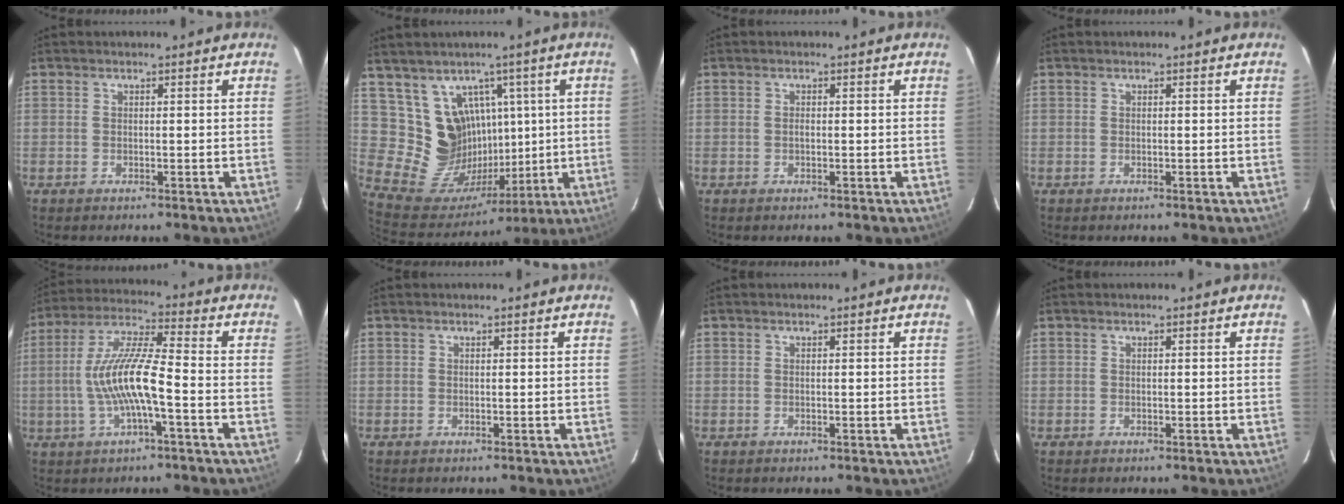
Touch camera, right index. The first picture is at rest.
{"total": 13.7, "force": [5.0, 11.9, 4.5], "torque": [-0.099, 0.007, 0.120]}
{"total": 0.5, "force": [-0.1, 0.3, 0.4], "torque": [-0.006, 0.002, -0.002]}
{"total": 0.0}
{"total": 11.9, "force": [-2.7, 1.7, 11.5], "torque": [-0.235, 0.007, -0.052]}
{"total": 0.0}
{"total": 0.0}
{"total": 0.0}